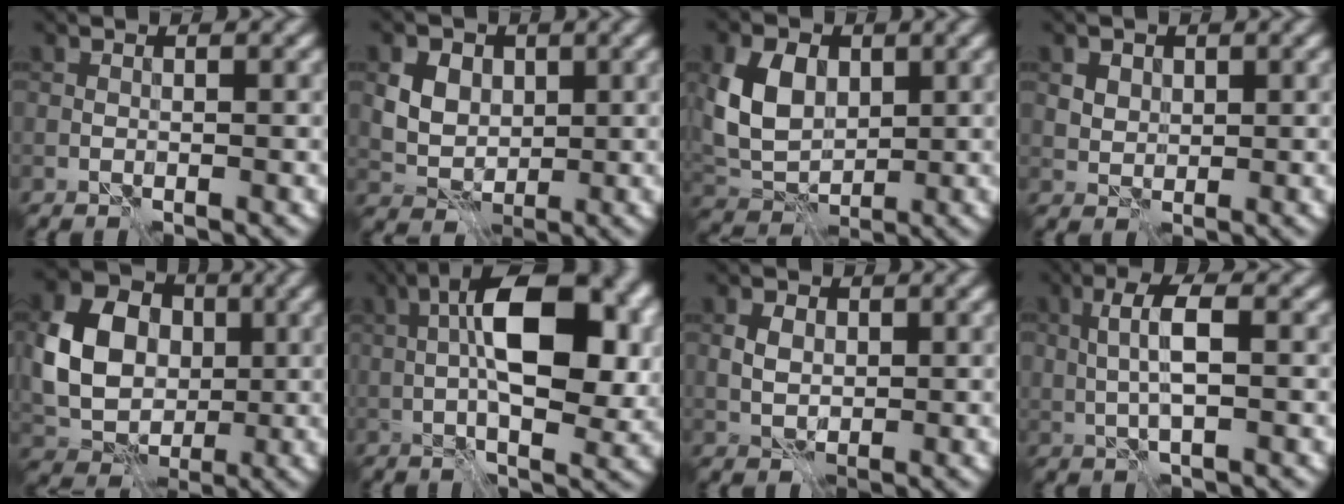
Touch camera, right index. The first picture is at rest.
{"total": 7.7, "force": [2.7, 6.1, 4.0], "torque": [-0.070, 0.025, 0.032]}
{"total": 5.8, "force": [1.2, 4.3, 3.8], "torque": [-0.079, 0.005, 0.022]}
{"total": 2.9, "force": [1.6, 2.1, 1.2], "torque": [-0.034, 0.004, 0.032]}
{"total": 9.6, "force": [0.7, 7.7, 5.7], "torque": [-0.120, -0.002, 0.016]}
{"total": 10.6, "force": [1.2, 4.2, 9.7], "torque": [-0.149, 0.015, 0.014]}
{"total": 2.2, "force": [0.4, 1.7, 1.4], "torque": [-0.026, 0.003, 0.006]}
{"total": 3.5, "force": [0.4, 1.0, 3.4], "torque": [-0.068, 0.006, 0.006]}